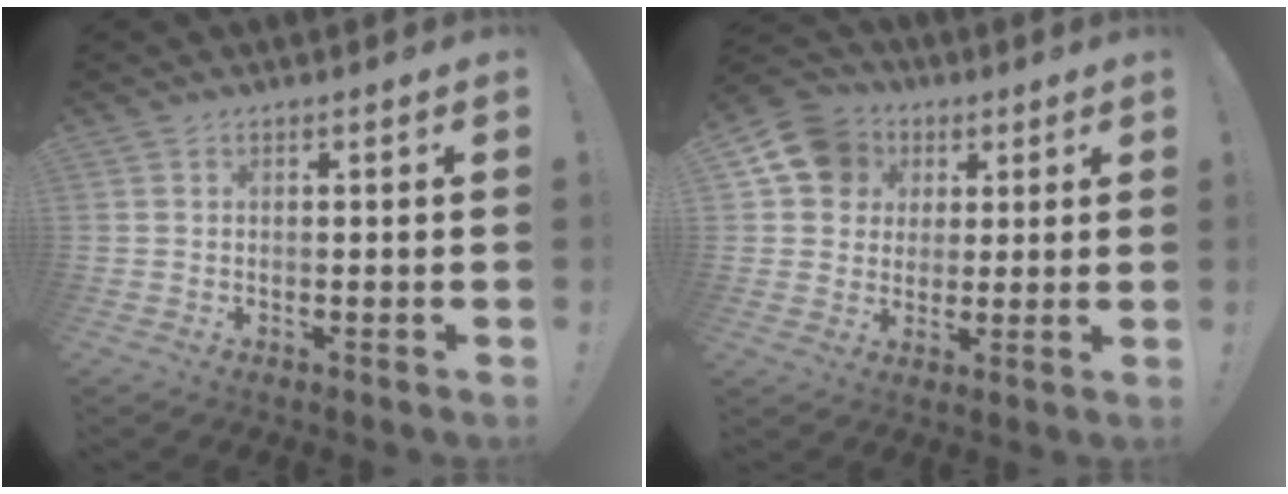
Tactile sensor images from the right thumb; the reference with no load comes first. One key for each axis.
{"total": 12.8, "fx": 4.7, "fy": 10.9, "fz": 4.7, "tx": -0.069, "ty": -0.013, "tz": 0.097}